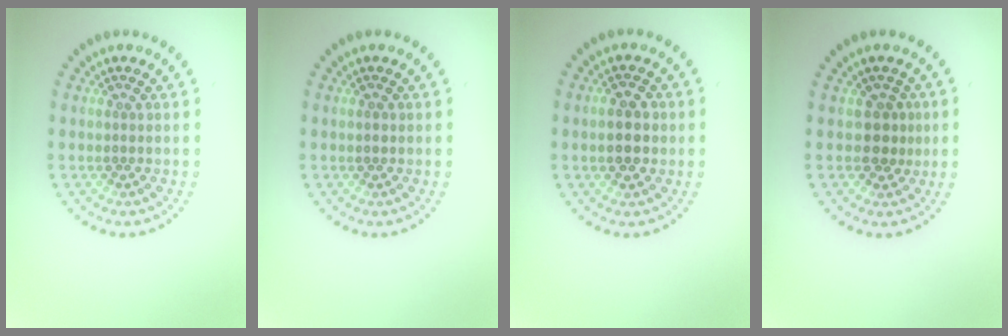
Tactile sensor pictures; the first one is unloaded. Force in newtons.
{"total": 0.6, "press": 0.6, "slide": 0.2}
{"total": 3.2, "press": 3.1, "slide": 0.3}
{"total": 2.0, "press": 1.6, "slide": 1.2}